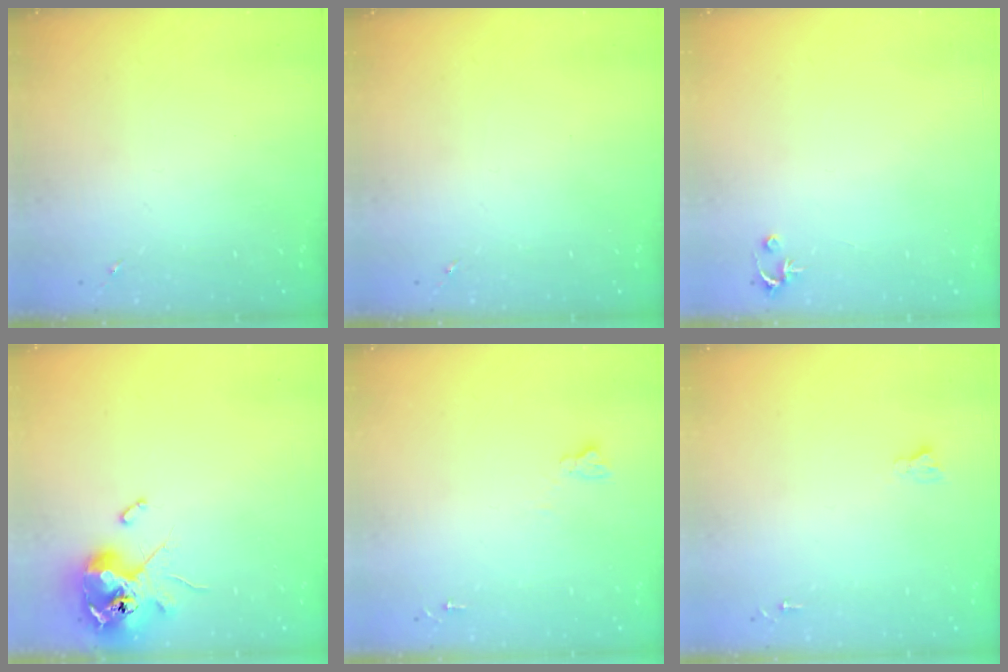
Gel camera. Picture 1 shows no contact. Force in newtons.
{"total": 0.0}
{"total": 2.5, "press": 2.5, "slide": 0.2}
{"total": 12.4, "press": 12.2, "slide": 2.1}
{"total": 3.8, "press": 3.8, "slide": 0.3}
{"total": 2.7, "press": 2.7, "slide": 0.0}